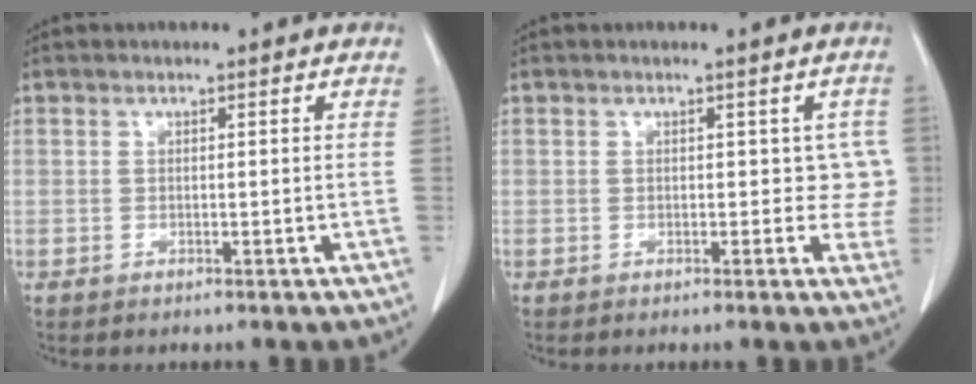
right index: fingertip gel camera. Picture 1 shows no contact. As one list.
[{"total": 3.4, "force": [0.3, 2.4, 2.4], "torque": [-0.001, 0.012, -0.001]}]